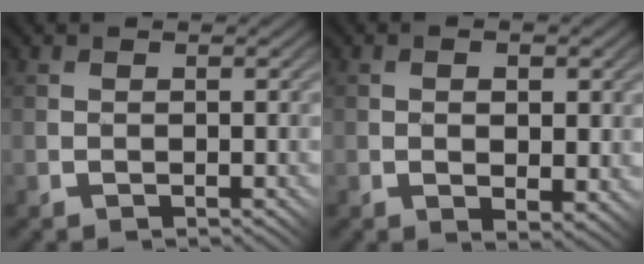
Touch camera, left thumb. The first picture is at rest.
{"total": 3.8, "force": [0.2, 1.6, 3.4], "torque": [-0.045, 0.001, 0.014]}